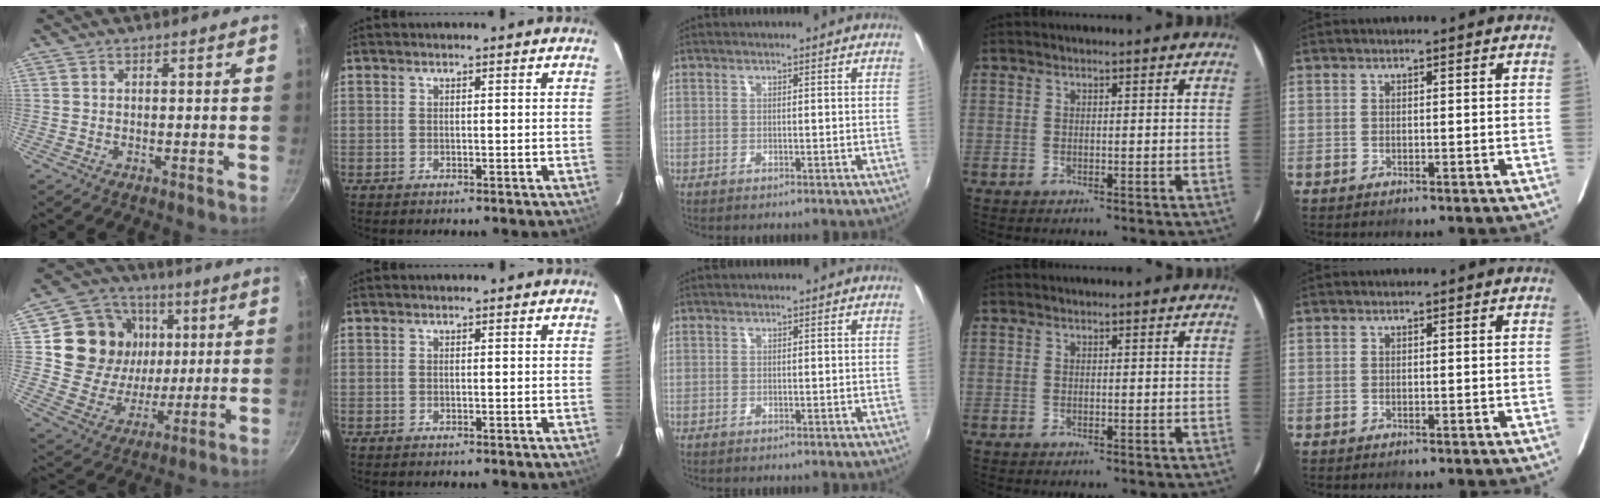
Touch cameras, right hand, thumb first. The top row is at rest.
{"thumb": {"total": 18.9, "force": [4.4, 16.2, 8.8], "torque": [-0.137, -0.005, 0.081]}}